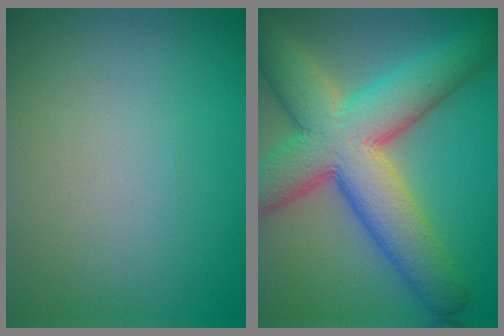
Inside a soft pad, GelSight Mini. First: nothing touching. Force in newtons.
{"total": 12.6, "press": 12.6, "slide": 0.7}